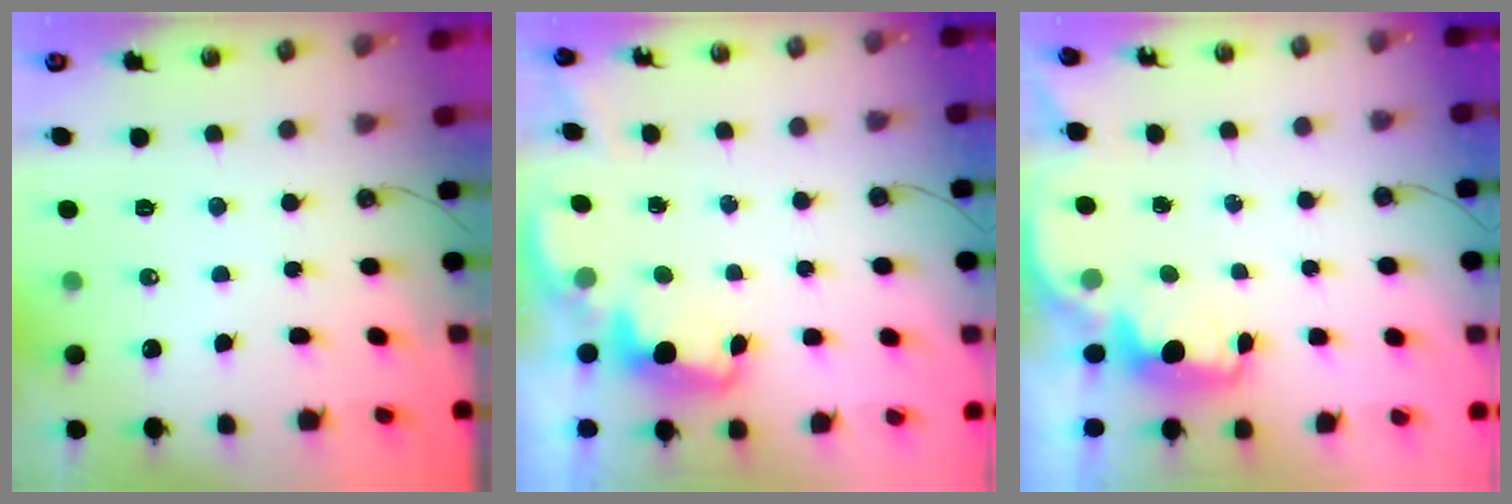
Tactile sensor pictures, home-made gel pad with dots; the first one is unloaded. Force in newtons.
{"total": 2.4, "press": 2.3, "slide": 0.5}
{"total": 2.4, "press": 2.3, "slide": 0.8}